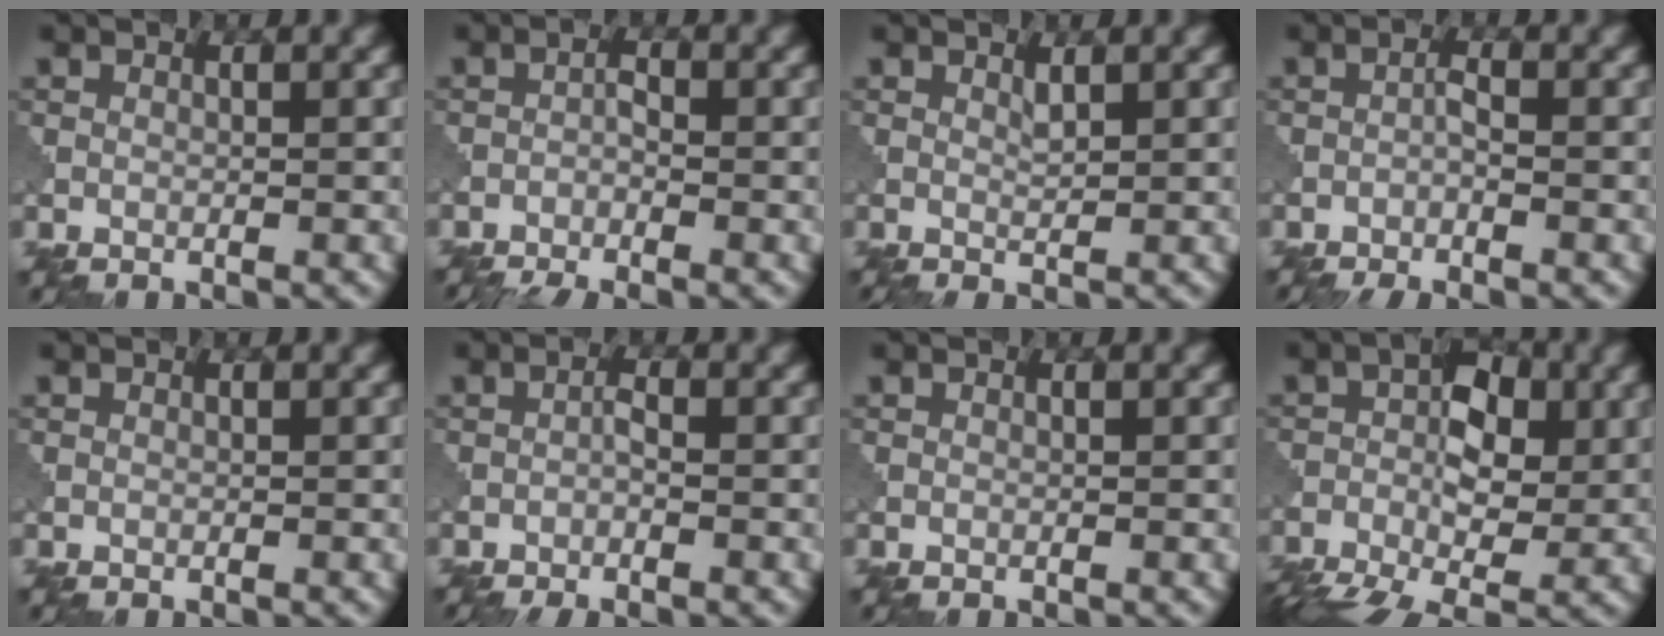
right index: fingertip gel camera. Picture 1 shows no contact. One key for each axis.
{"total": 2.9, "fx": -2.3, "fy": 0.5, "fz": 1.7, "tx": -0.037, "ty": -0.006, "tz": -0.053}
{"total": 0.9, "fx": 0.4, "fy": 0.1, "fz": 0.8, "tx": -0.017, "ty": -0.002, "tz": 0.007}
{"total": 2.2, "fx": -1.5, "fy": 0.3, "fz": 1.6, "tx": -0.033, "ty": -0.002, "tz": -0.035}
{"total": 0.0}
{"total": 1.8, "fx": -1.1, "fy": 0.3, "fz": 1.4, "tx": -0.031, "ty": 0.000, "tz": -0.025}
{"total": 0.0}
{"total": 9.2, "fx": -2.4, "fy": 5.1, "fz": 7.2, "tx": -0.118, "ty": -0.002, "tz": -0.049}